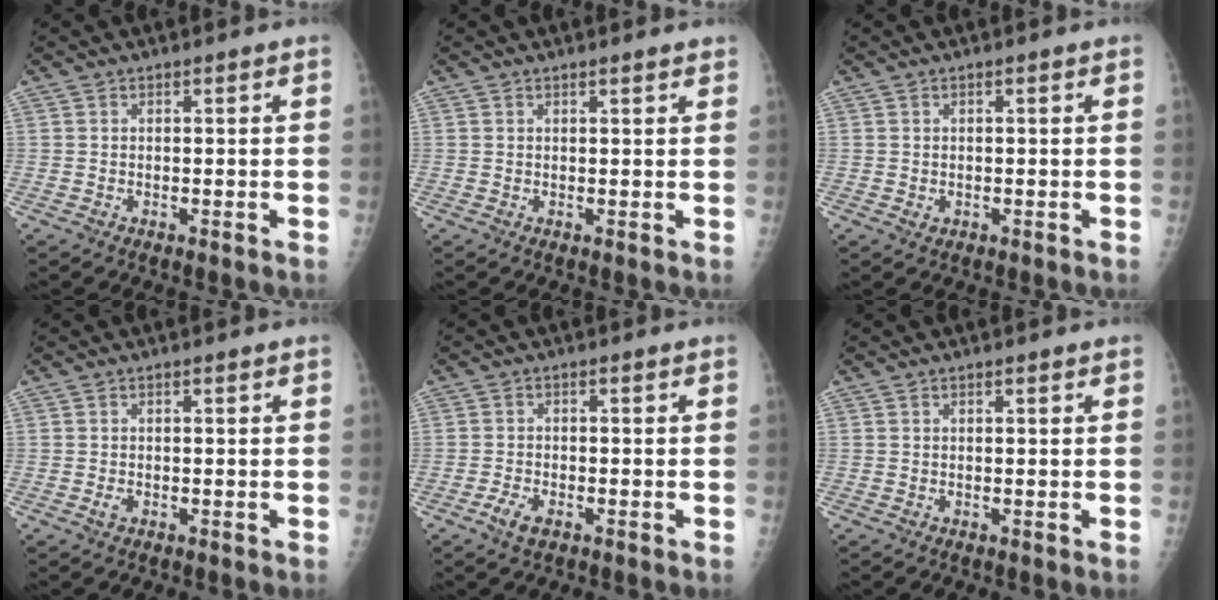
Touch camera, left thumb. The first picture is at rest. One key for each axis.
{"total": 1.6, "fx": 1.4, "fy": 0.2, "fz": 0.9, "tx": -0.006, "ty": 0.000, "tz": 0.017}
{"total": 1.0, "fx": 0.0, "fy": 0.7, "fz": 0.7, "tx": -0.005, "ty": -0.001, "tz": 0.002}
{"total": 1.3, "fx": -0.1, "fy": 0.8, "fz": 1.1, "tx": -0.017, "ty": -0.001, "tz": -0.003}
{"total": 3.1, "fx": -1.7, "fy": 1.5, "fz": 2.2, "tx": -0.046, "ty": 0.006, "tz": -0.033}
{"total": 0.6, "fx": 0.3, "fy": 0.2, "fz": 0.5, "tx": -0.008, "ty": 0.000, "tz": 0.005}